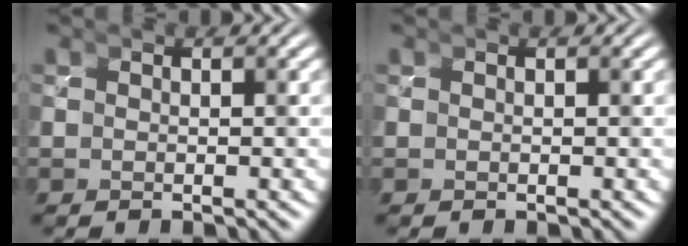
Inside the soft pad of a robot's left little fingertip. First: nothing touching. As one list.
[{"total": 0.0}]